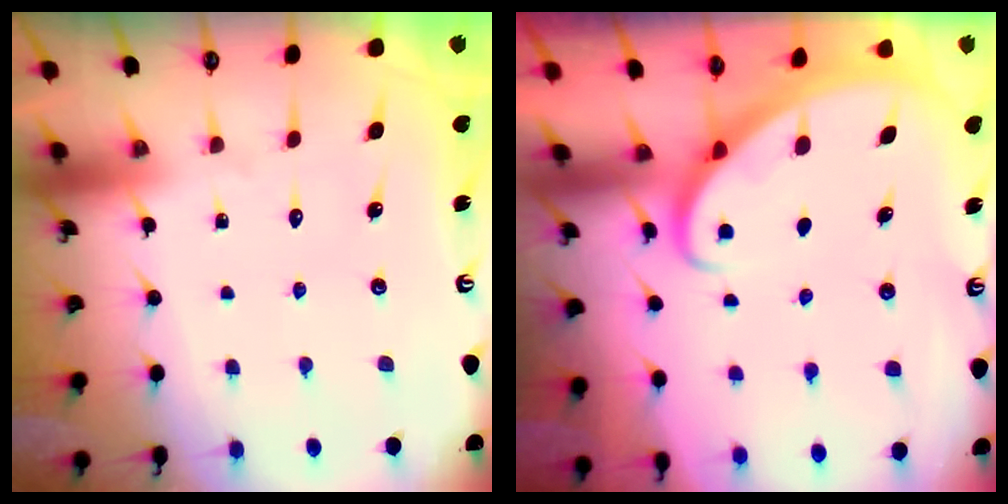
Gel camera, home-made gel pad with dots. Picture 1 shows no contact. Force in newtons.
{"total": 2.8, "press": 2.8, "slide": 0.2}